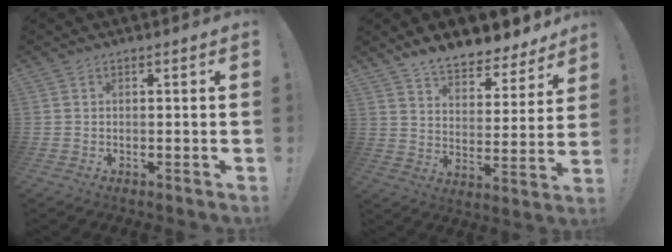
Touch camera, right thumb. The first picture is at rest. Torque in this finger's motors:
{"motor_torque": [0.09, 0.19, 0.09, 0.18, 0.00]}